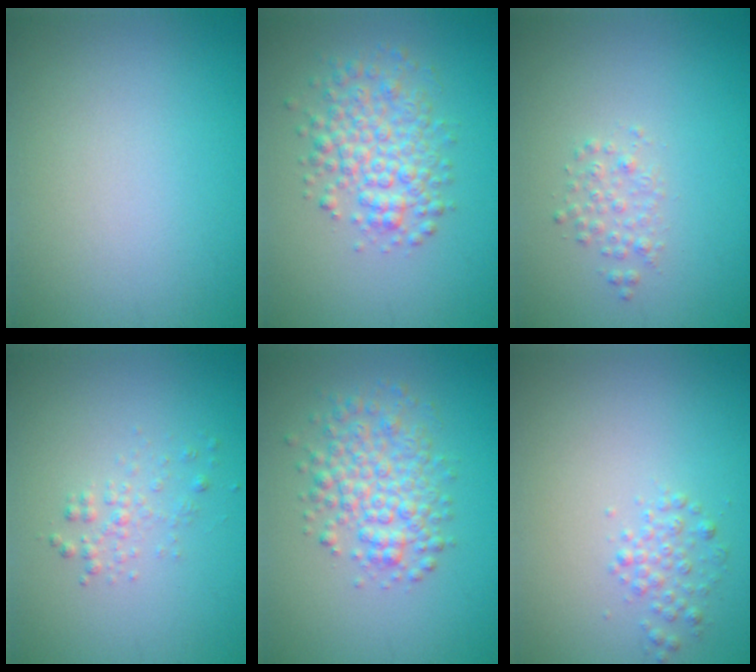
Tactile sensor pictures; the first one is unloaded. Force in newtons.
{"total": 4.4, "press": 4.4, "slide": 0.1}
{"total": 1.4, "press": 1.4, "slide": 0.0}
{"total": 1.4, "press": 1.4, "slide": 0.0}
{"total": 4.4, "press": 4.4, "slide": 0.1}
{"total": 1.5, "press": 1.5, "slide": 0.0}